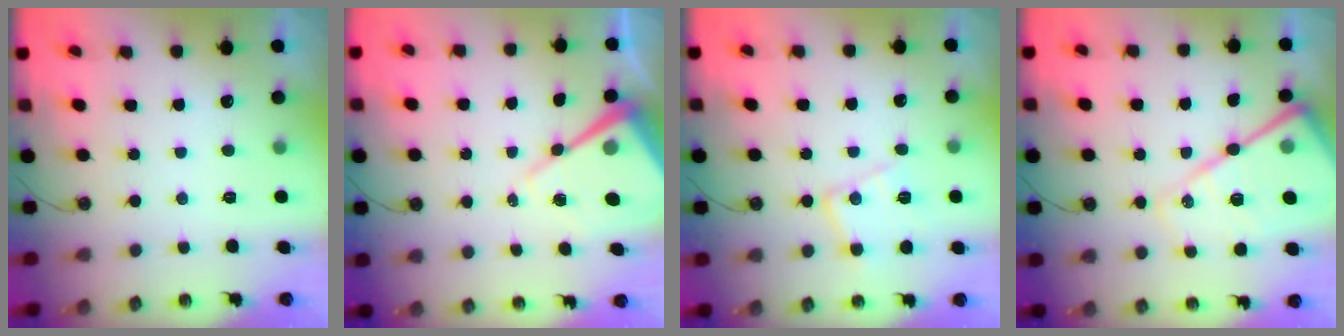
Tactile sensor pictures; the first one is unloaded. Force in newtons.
{"total": 12.8, "press": 12.8, "slide": 1.3}
{"total": 12.8, "press": 12.8, "slide": 0.8}
{"total": 20.2, "press": 20.1, "slide": 2.1}